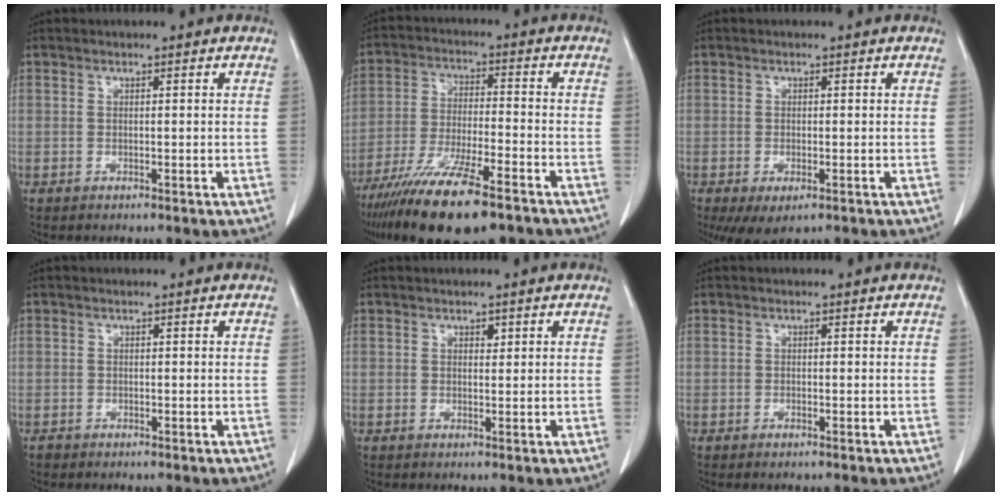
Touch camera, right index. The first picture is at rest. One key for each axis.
{"total": 16.3, "fx": -11.6, "fy": 2.5, "fz": 11.2, "tx": -0.206, "ty": -0.042, "tz": -0.201}
{"total": 4.8, "fx": -2.6, "fy": 1.9, "fz": 3.5, "tx": -0.057, "ty": -0.013, "tz": -0.034}
{"total": 0.8, "fx": -0.5, "fy": 0.6, "fz": -0.1, "tx": -0.006, "ty": 0.003, "tz": -0.011}
{"total": 0.8, "fx": 0.4, "fy": 0.5, "fz": 0.5, "tx": -0.006, "ty": -0.003, "tz": 0.006}
{"total": 0.6, "fx": -0.5, "fy": 0.1, "fz": 0.4, "tx": -0.010, "ty": -0.001, "tz": -0.005}